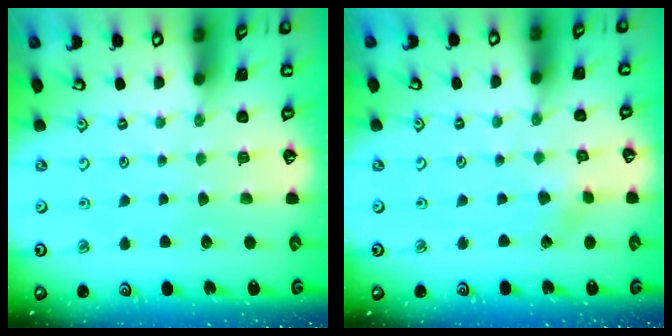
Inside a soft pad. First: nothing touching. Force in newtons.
{"total": 2.6, "press": 2.6, "slide": 0.2}